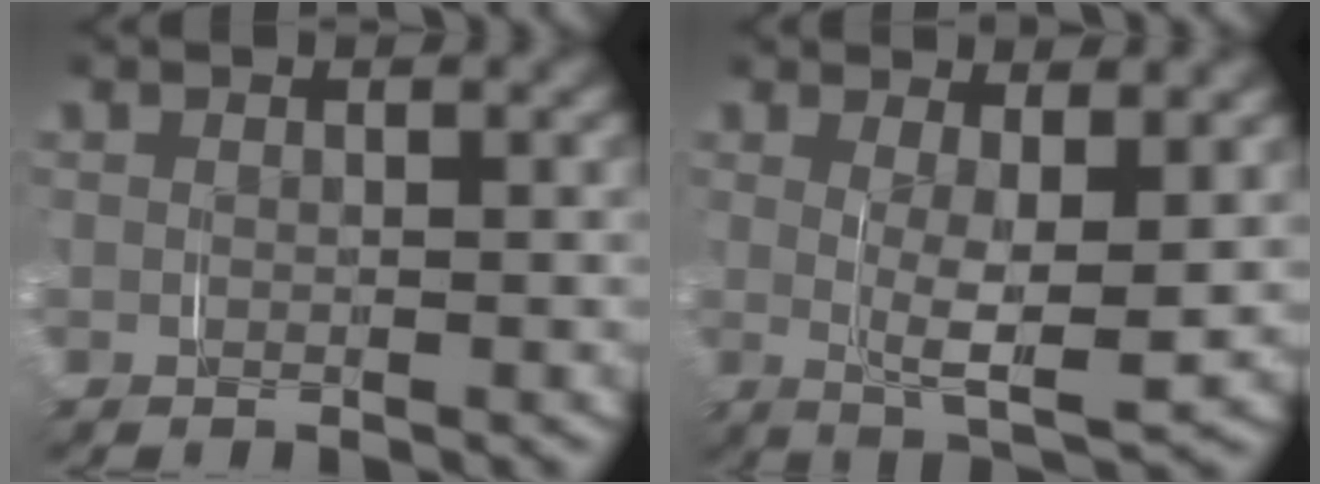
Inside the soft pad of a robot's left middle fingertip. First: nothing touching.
{"total": 5.0, "force": [0.6, 1.4, 4.8], "torque": [-0.081, -0.021, 0.014]}